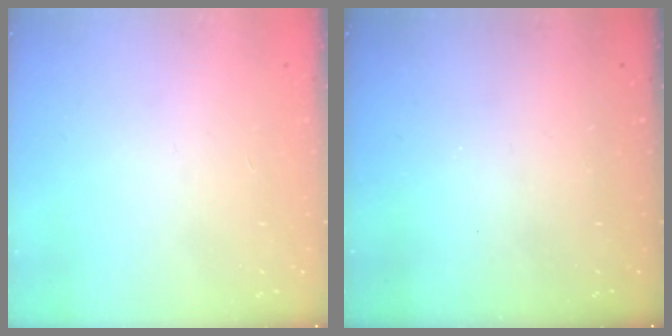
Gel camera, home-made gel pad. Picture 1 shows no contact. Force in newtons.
{"total": 0.0}